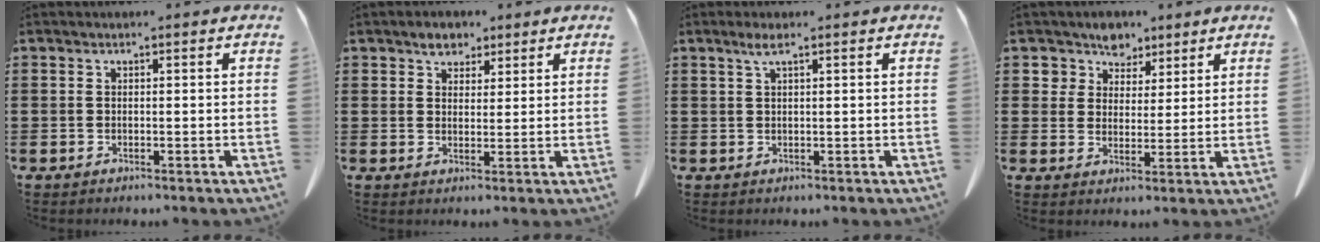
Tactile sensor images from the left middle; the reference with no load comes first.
{"total": 3.6, "force": [2.8, 2.2, 0.5], "torque": [-0.022, 0.008, 0.053]}
{"total": 1.9, "force": [0.9, 0.2, 1.7], "torque": [-0.036, 0.002, 0.016]}
{"total": 5.1, "force": [3.8, 3.5, 0.0], "torque": [-0.031, -0.007, 0.067]}